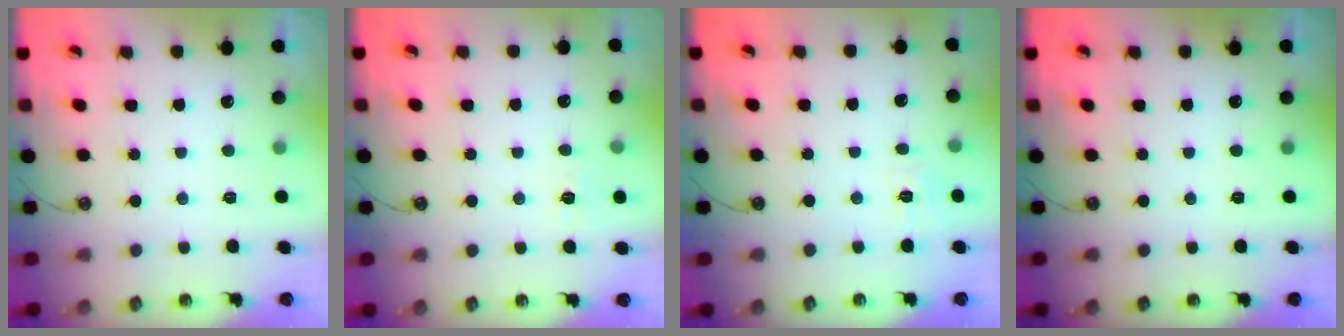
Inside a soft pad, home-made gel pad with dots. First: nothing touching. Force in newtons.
{"total": 6.6, "press": 6.6, "slide": 0.5}
{"total": 3.0, "press": 3.0, "slide": 0.1}
{"total": 0.0}